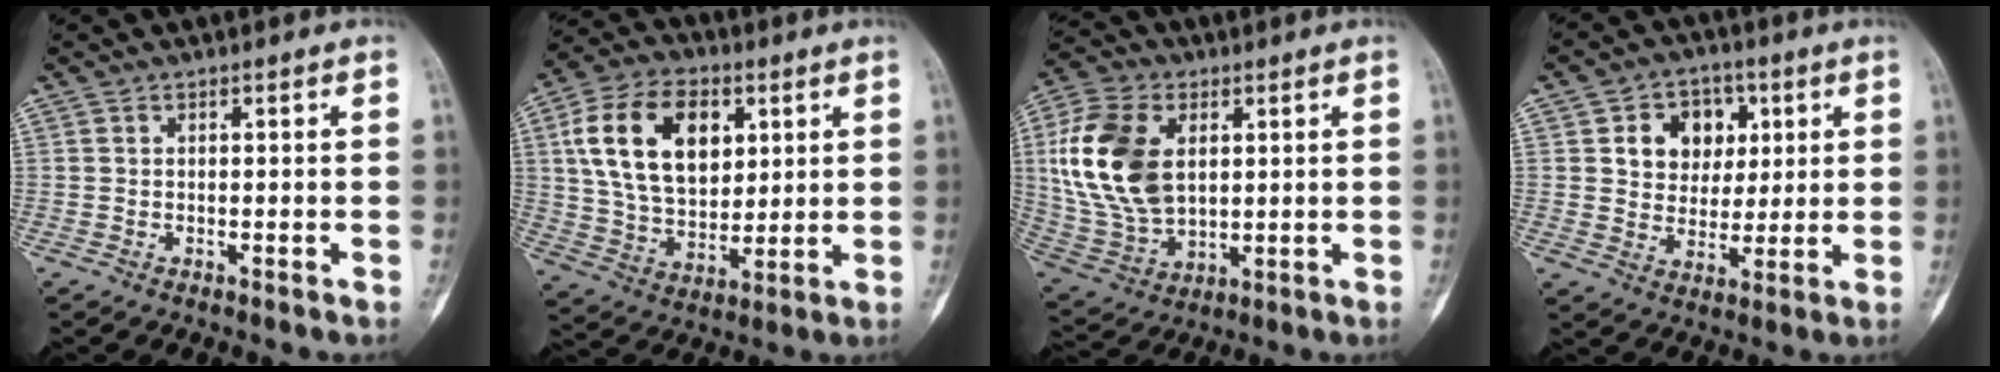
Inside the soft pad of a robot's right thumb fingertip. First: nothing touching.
{"total": 18.6, "force": [5.6, 12.0, 13.1], "torque": [-0.206, -0.009, 0.107]}
{"total": 18.3, "force": [3.5, 11.8, 13.5], "torque": [-0.268, -0.007, 0.076]}
{"total": 10.4, "force": [3.2, 8.5, 5.2], "torque": [-0.028, -0.006, 0.053]}